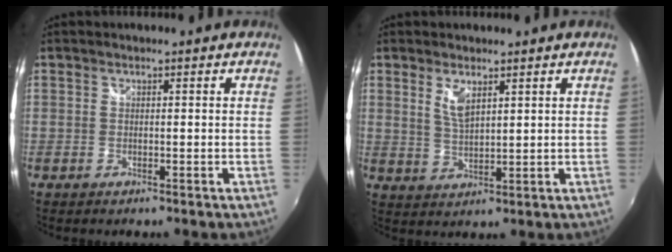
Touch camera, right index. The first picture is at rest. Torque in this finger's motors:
{"motor_torque": [0.05, 0.07, 0.09, 0.06]}